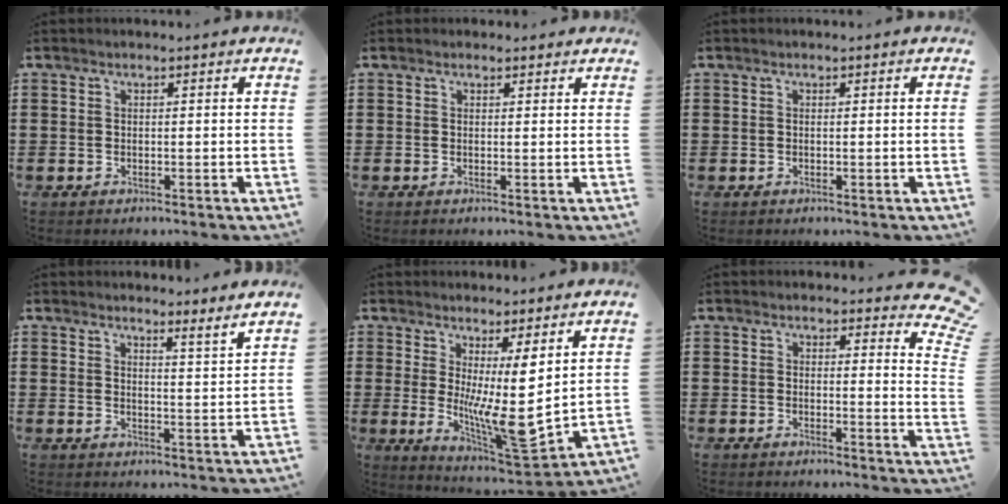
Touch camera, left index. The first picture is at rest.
{"total": 0.8, "force": [0.6, 0.5, 0.0], "torque": [-0.003, 0.003, 0.012]}
{"total": 0.5, "force": [0.0, -0.3, 0.4], "torque": [-0.008, -0.004, -0.001]}
{"total": 3.0, "force": [2.8, -1.1, 0.2], "torque": [-0.016, -0.022, 0.047]}
{"total": 9.0, "force": [1.5, 1.1, 8.8], "torque": [-0.157, -0.044, 0.023]}
{"total": 4.0, "force": [3.3, 1.0, 1.9], "torque": [-0.020, -0.019, 0.056]}